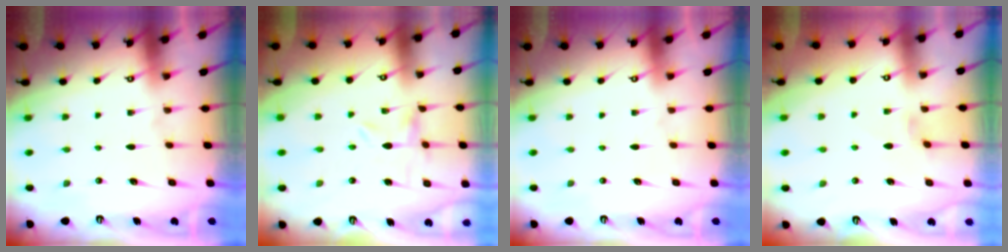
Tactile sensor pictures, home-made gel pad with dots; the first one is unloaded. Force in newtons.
{"total": 0.0}
{"total": 0.0}
{"total": 1.7, "press": 1.6, "slide": 0.4}